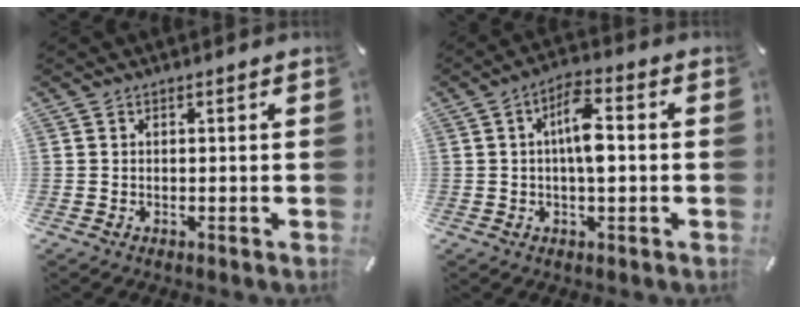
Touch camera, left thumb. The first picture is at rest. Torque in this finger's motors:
{"motor_torque": [0.44, 0.90, 1.05, -0.17, 0.07]}